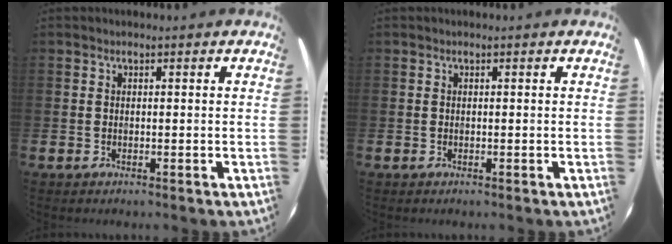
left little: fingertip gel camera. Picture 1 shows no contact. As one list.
[{"total": 0.0}]